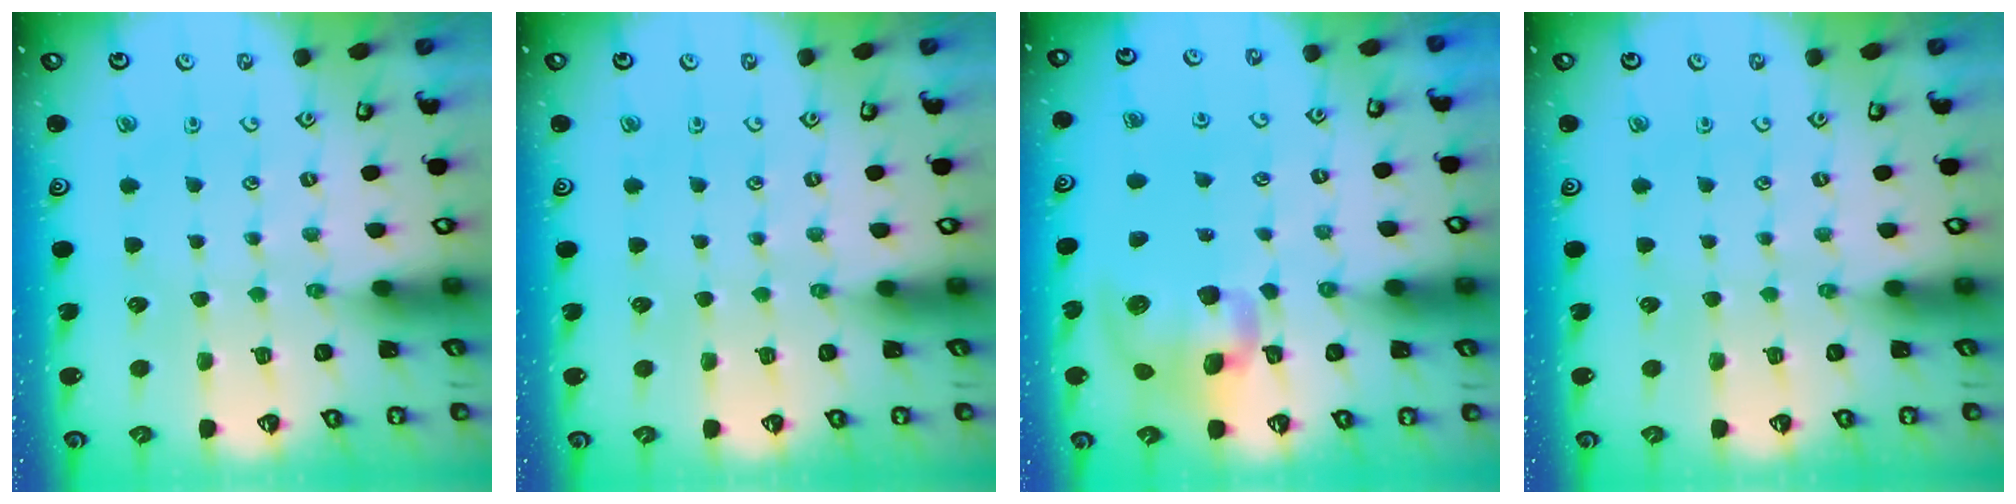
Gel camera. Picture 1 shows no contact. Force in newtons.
{"total": 0.0}
{"total": 14.0, "press": 13.8, "slide": 2.4}
{"total": 0.0}